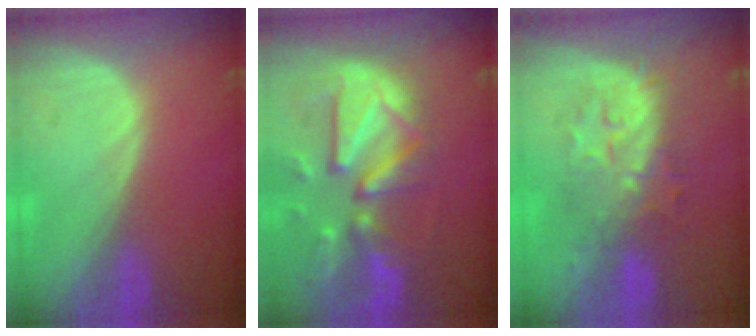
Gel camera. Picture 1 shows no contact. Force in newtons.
{"total": 12.6, "press": 11.0, "slide": 6.2}
{"total": 8.0, "press": 8.0, "slide": 0.9}